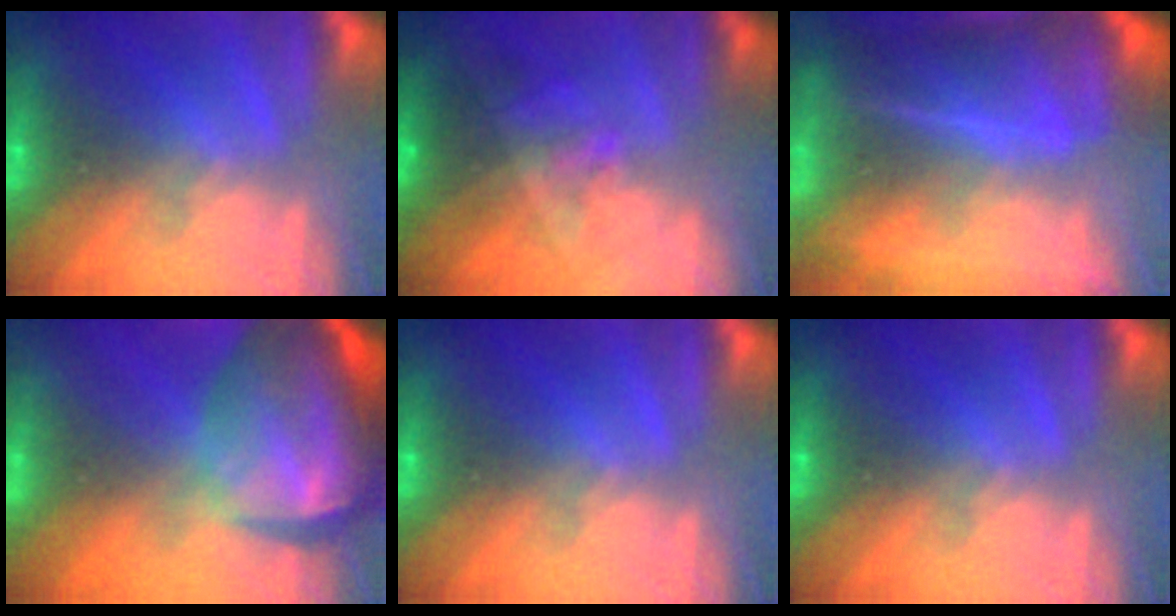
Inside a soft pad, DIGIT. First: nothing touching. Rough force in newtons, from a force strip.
{"total": 7.4}
{"total": 7.0}
{"total": 7.8}
{"total": 0.0}
{"total": 0.0}